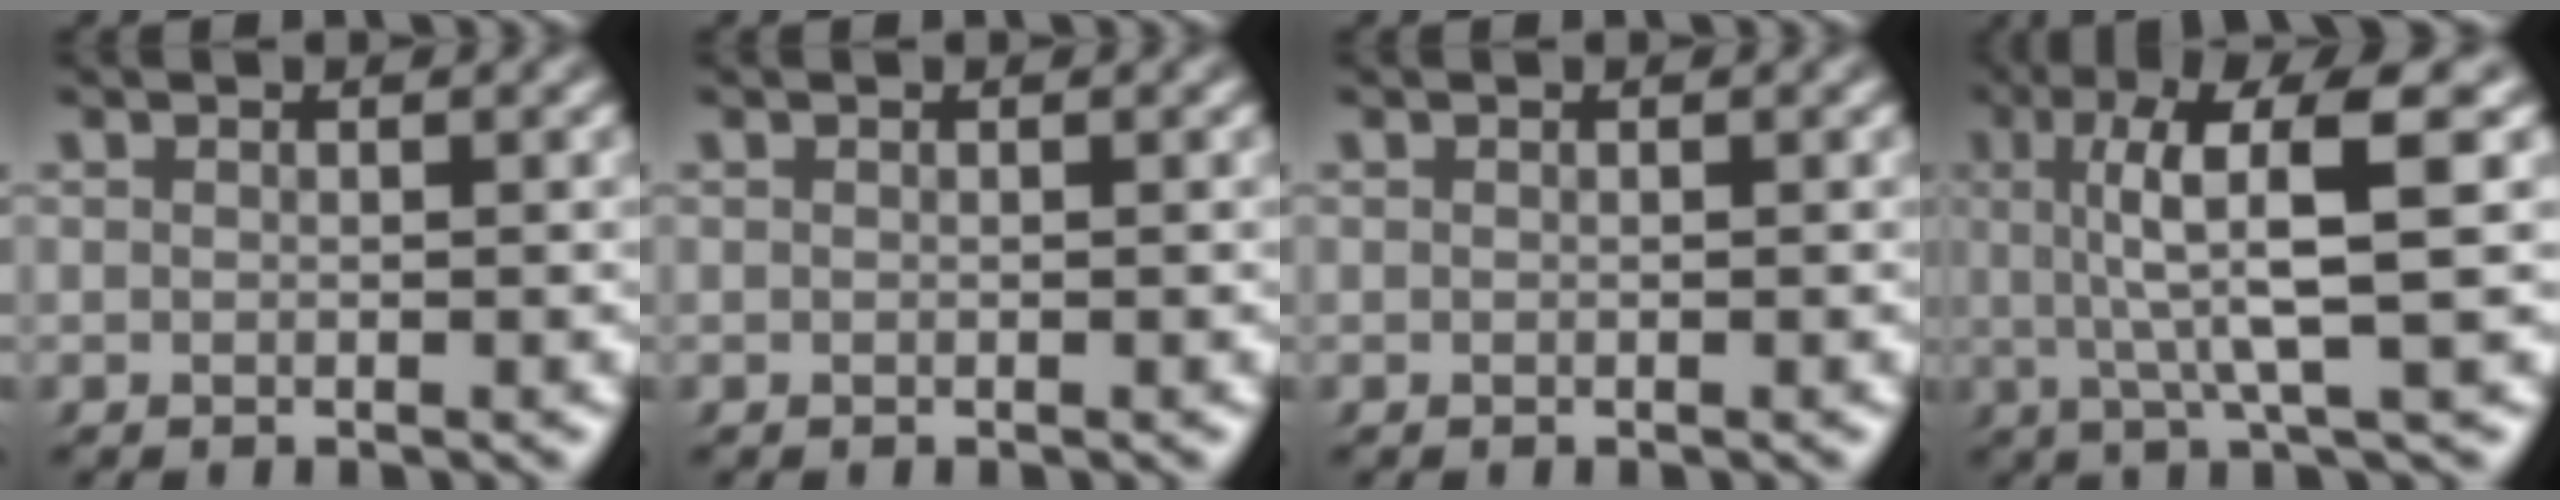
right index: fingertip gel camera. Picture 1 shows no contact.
{"total": 0.0}
{"total": 0.0}
{"total": 8.0, "force": [2.2, 1.5, 7.5], "torque": [-0.120, 0.009, 0.029]}